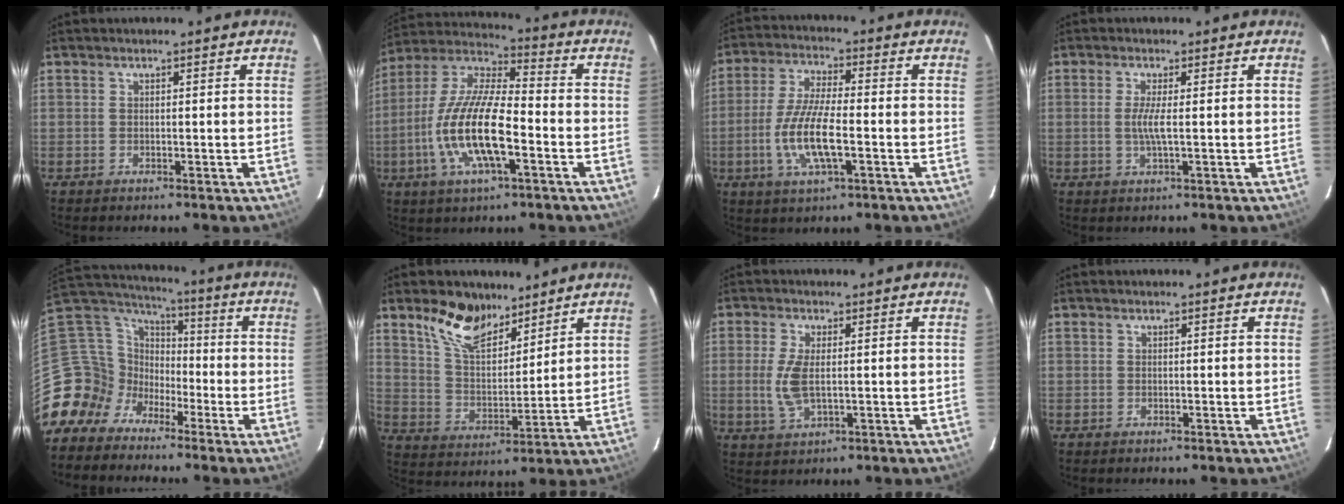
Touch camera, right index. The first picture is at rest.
{"total": 16.9, "force": [-5.1, 5.1, 15.3], "torque": [-0.312, -0.008, -0.105]}
{"total": 11.1, "force": [-2.9, 3.0, 10.3], "torque": [-0.212, -0.006, -0.058]}
{"total": 3.0, "force": [-0.1, -0.1, 2.9], "torque": [-0.060, -0.006, -0.004]}
{"total": 12.6, "force": [-7.2, 10.1, 2.7], "torque": [-0.085, 0.037, -0.156]}
{"total": 11.7, "force": [8.6, 5.2, 6.0], "torque": [-0.111, 0.003, 0.161]}
{"total": 6.0, "force": [-0.1, 2.5, 5.5], "torque": [-0.122, -0.006, 0.000]}
{"total": 0.0}